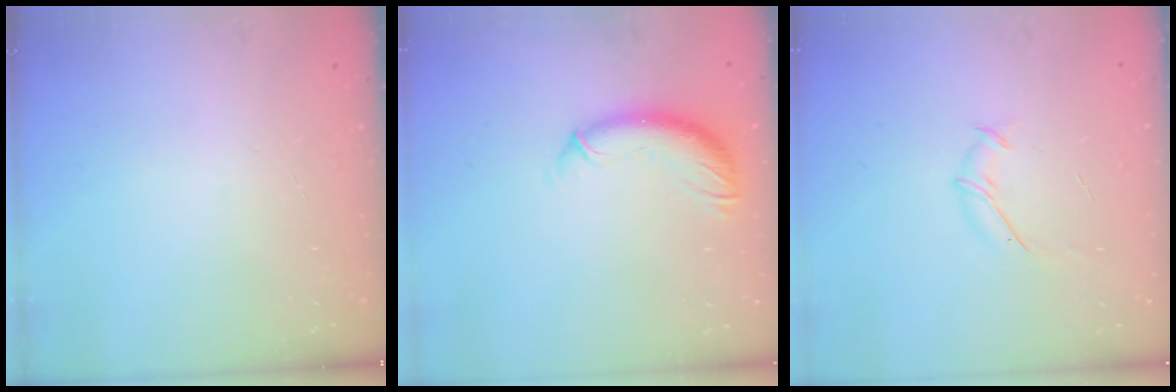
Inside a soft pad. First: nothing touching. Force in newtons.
{"total": 10.3, "press": 10.2, "slide": 1.4}
{"total": 5.3, "press": 5.1, "slide": 1.0}